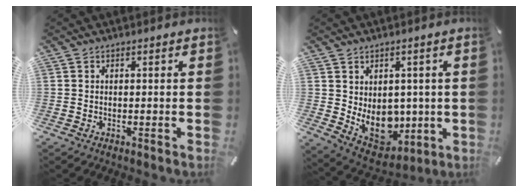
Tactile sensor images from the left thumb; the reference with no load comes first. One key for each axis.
{"total": 10.7, "fx": 0.3, "fy": 8.8, "fz": 6.0, "tx": -0.083, "ty": -0.030, "tz": 0.016}